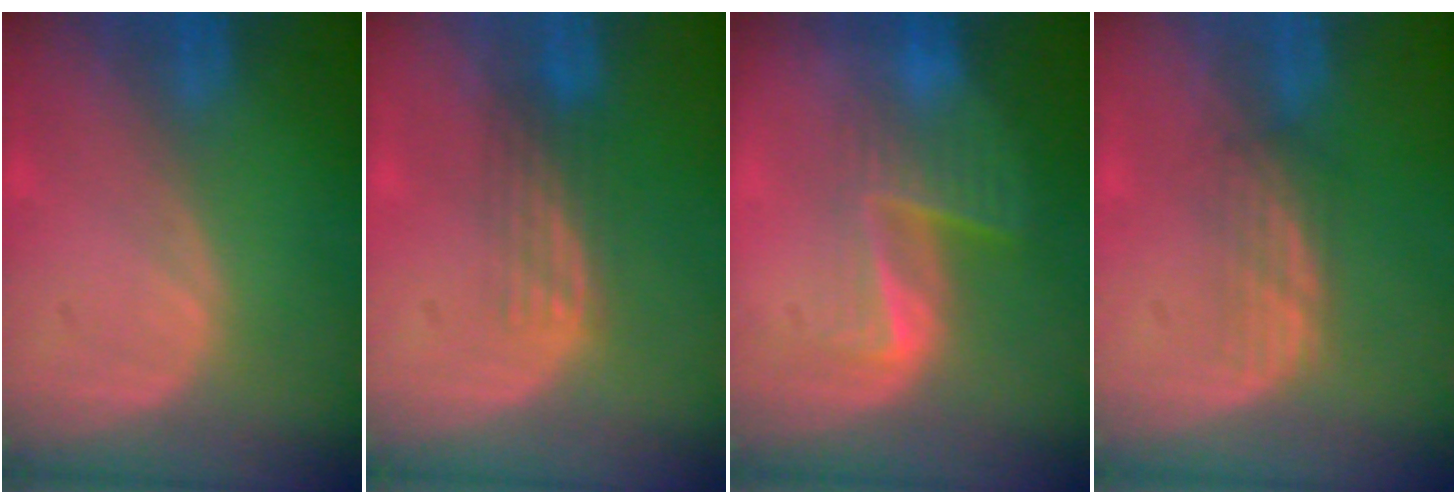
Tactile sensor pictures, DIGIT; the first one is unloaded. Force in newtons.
{"total": 2.9, "press": 2.8, "slide": 1.0}
{"total": 6.7, "press": 5.7, "slide": 3.6}
{"total": 2.7, "press": 2.5, "slide": 0.9}